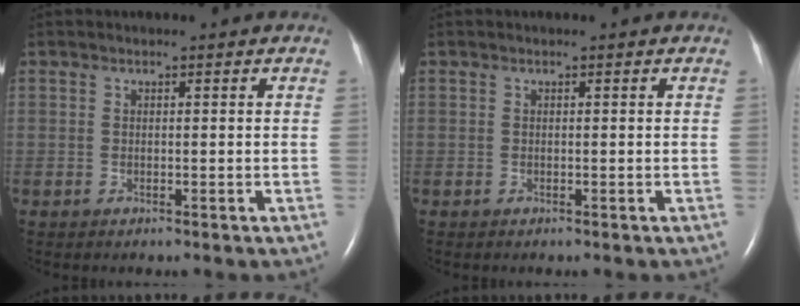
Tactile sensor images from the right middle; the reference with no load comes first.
{"total": 0.0}